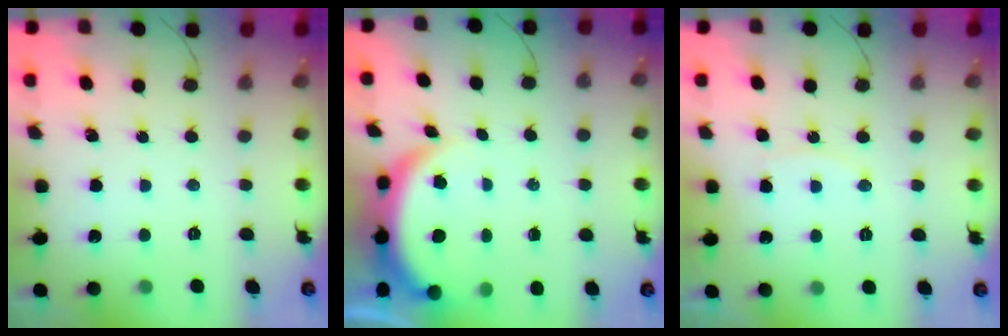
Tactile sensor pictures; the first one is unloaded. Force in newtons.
{"total": 5.6, "press": 5.5, "slide": 1.3}
{"total": 6.7, "press": 6.6, "slide": 0.6}